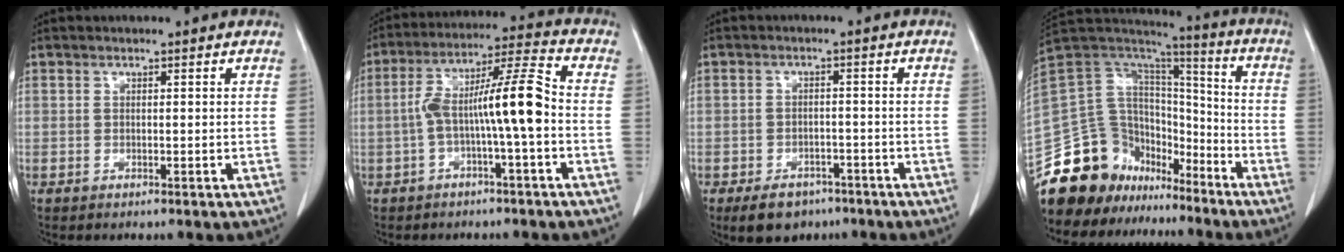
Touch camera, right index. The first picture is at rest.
{"total": 11.1, "force": [-1.7, 0.4, 10.9], "torque": [-0.197, 0.034, -0.033]}
{"total": 6.2, "force": [-4.4, 3.7, 2.2], "torque": [-0.034, 0.002, -0.061]}
{"total": 20.8, "force": [-15.9, 11.9, 6.1], "torque": [-0.129, 0.076, -0.263]}